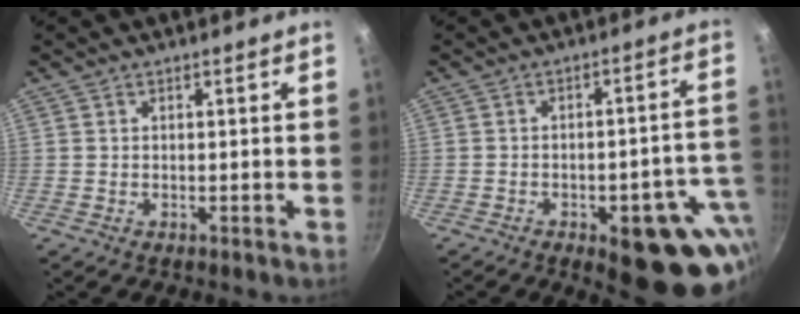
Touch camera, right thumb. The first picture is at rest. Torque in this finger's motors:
{"motor_torque": [2.96, 2.05, 1.47, -1.31, 0.31]}